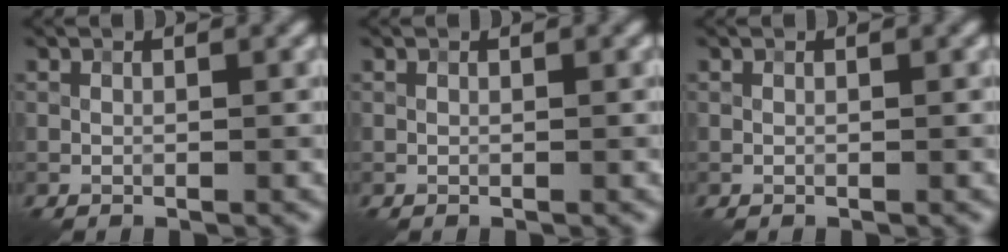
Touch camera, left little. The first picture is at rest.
{"total": 0.0}
{"total": 0.0}